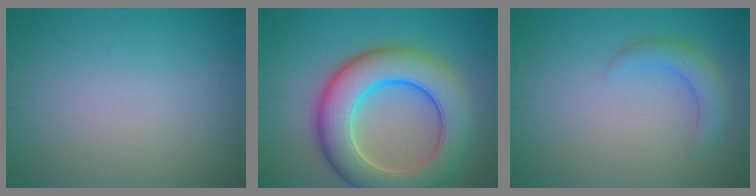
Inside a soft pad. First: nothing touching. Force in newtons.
{"total": 10.3, "press": 10.3, "slide": 0.5}
{"total": 2.4, "press": 2.4, "slide": 0.1}